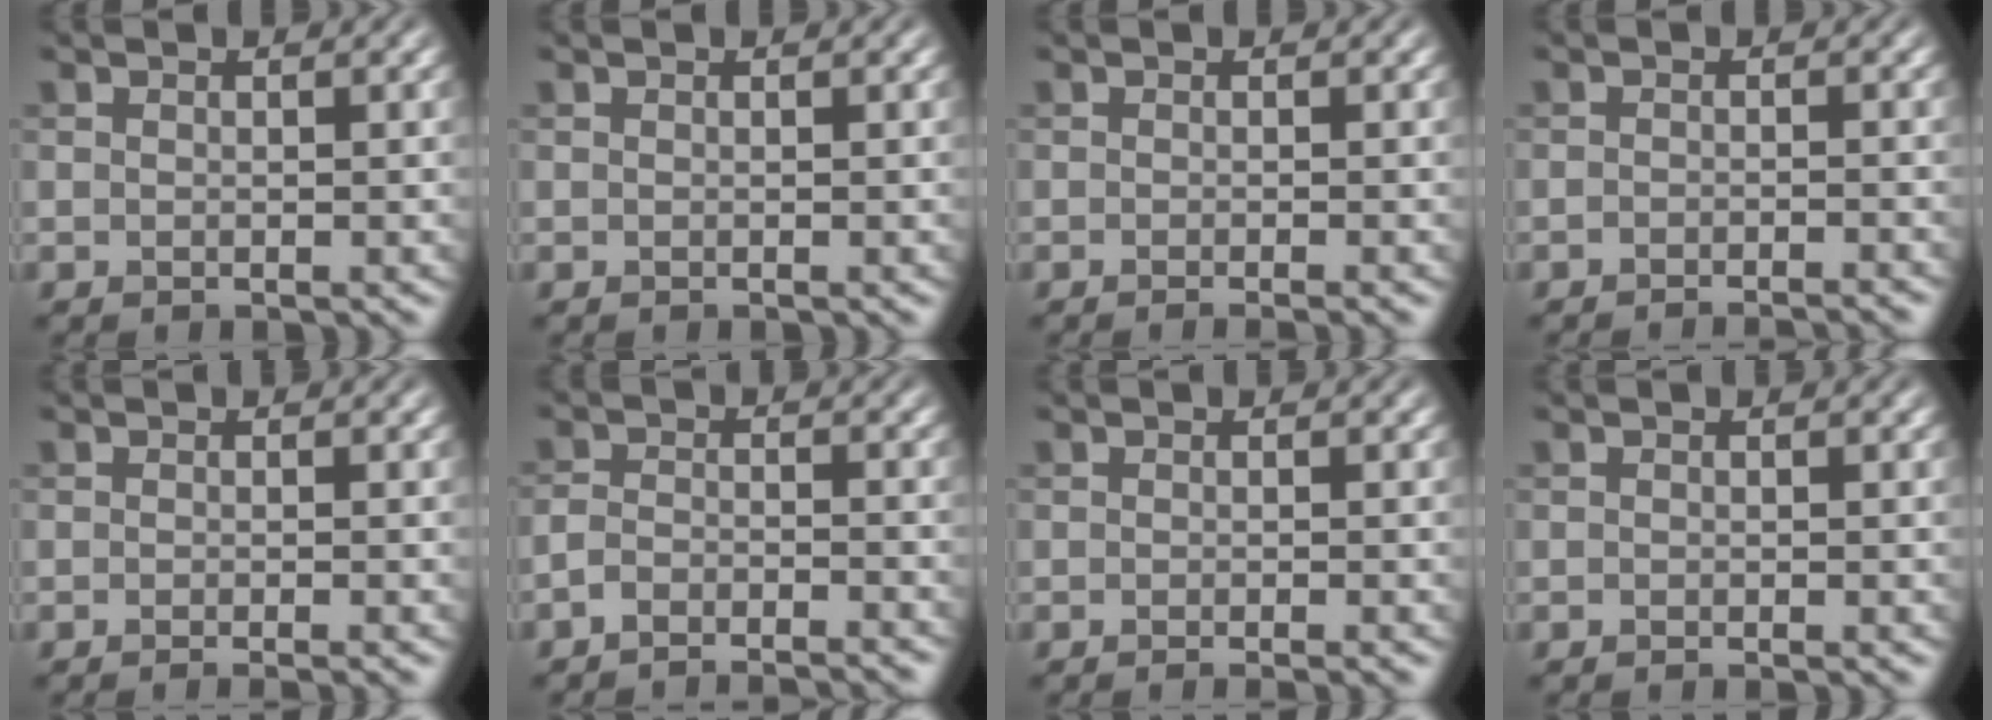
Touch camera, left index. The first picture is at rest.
{"total": 0.0}
{"total": 1.7, "force": [-0.7, 0.6, 1.5], "torque": [-0.003, -0.007, -0.012]}
{"total": 3.0, "force": [-2.7, 0.3, 1.2], "torque": [-0.012, 0.008, -0.041]}
{"total": 2.0, "force": [-0.9, 0.6, 1.7], "torque": [-0.005, -0.005, -0.015]}
{"total": 3.7, "force": [-3.5, 0.5, 1.2], "torque": [-0.023, 0.002, -0.061]}
{"total": 1.7, "force": [-0.8, 0.5, 1.4], "torque": [-0.004, -0.005, -0.014]}
{"total": 0.5, "force": [-0.4, 0.0, 0.3], "torque": [0.000, -0.001, -0.008]}